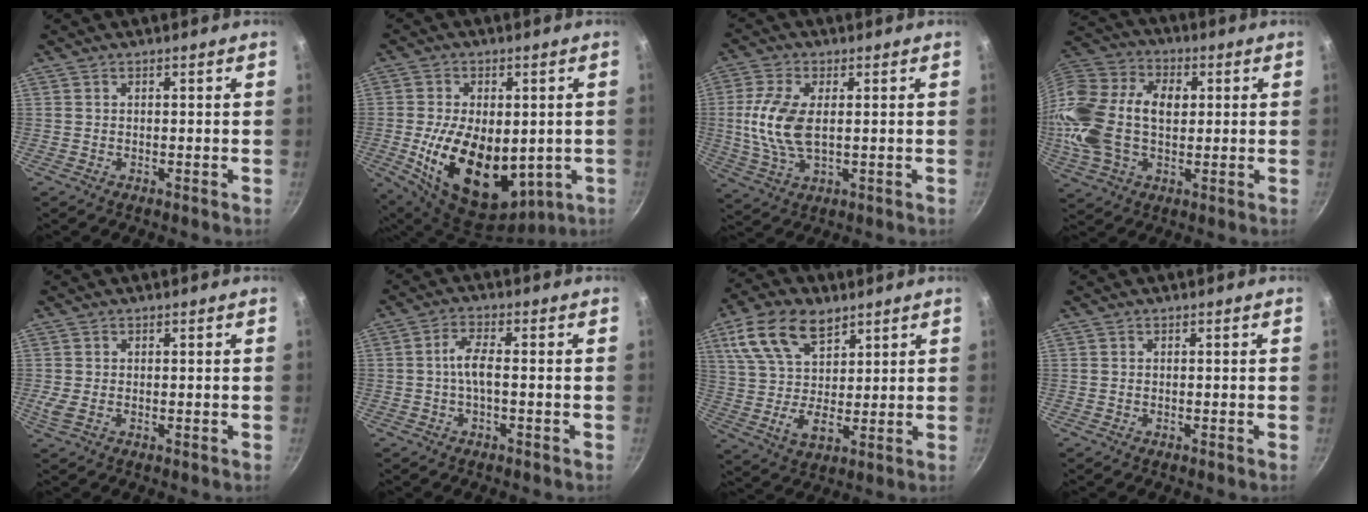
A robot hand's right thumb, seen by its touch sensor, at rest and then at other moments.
{"total": 19.8, "force": [-1.8, 12.3, 15.4], "torque": [-0.256, -0.019, -0.005]}
{"total": 10.6, "force": [0.8, 5.5, 9.0], "torque": [-0.187, -0.001, 0.015]}
{"total": 21.3, "force": [1.4, 14.0, 16.0], "torque": [-0.319, 0.029, 0.014]}
{"total": 2.1, "force": [0.1, 1.2, 1.7], "torque": [-0.032, -0.002, 0.004]}
{"total": 4.2, "force": [-0.6, 1.5, 3.9], "torque": [-0.087, 0.016, -0.016]}
{"total": 15.1, "force": [7.9, 9.1, 9.1], "torque": [-0.146, -0.015, 0.147]}
{"total": 0.0}